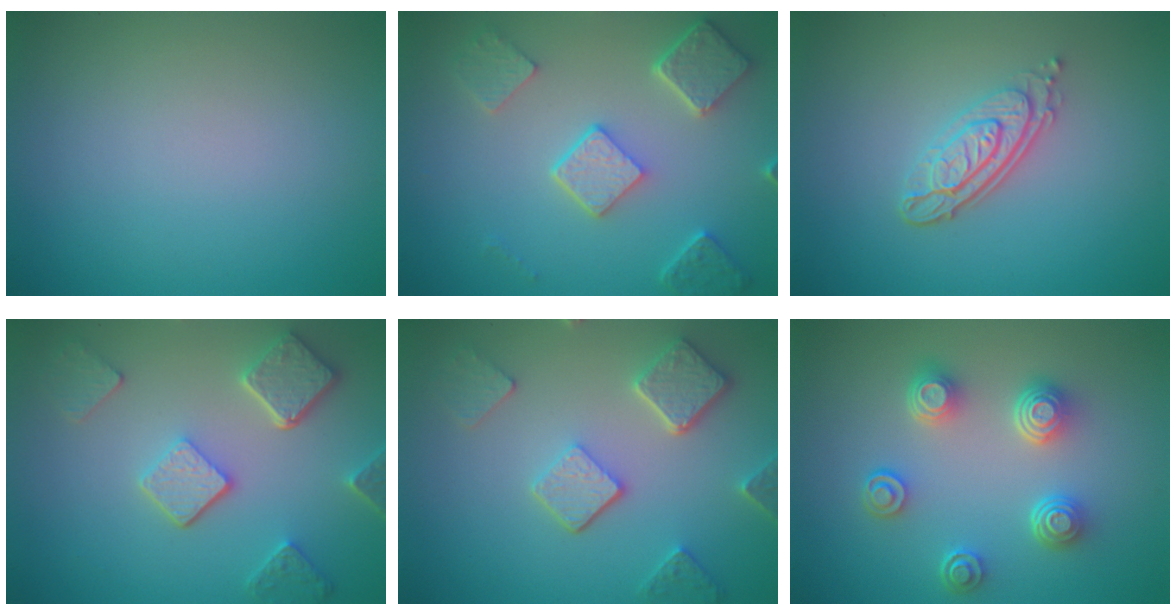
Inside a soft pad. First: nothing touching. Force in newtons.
{"total": 4.9, "press": 3.8, "slide": 3.1}
{"total": 3.7, "press": 2.9, "slide": 2.4}
{"total": 5.0, "press": 3.8, "slide": 3.2}
{"total": 4.9, "press": 3.8, "slide": 3.1}
{"total": 4.3, "press": 3.4, "slide": 2.6}